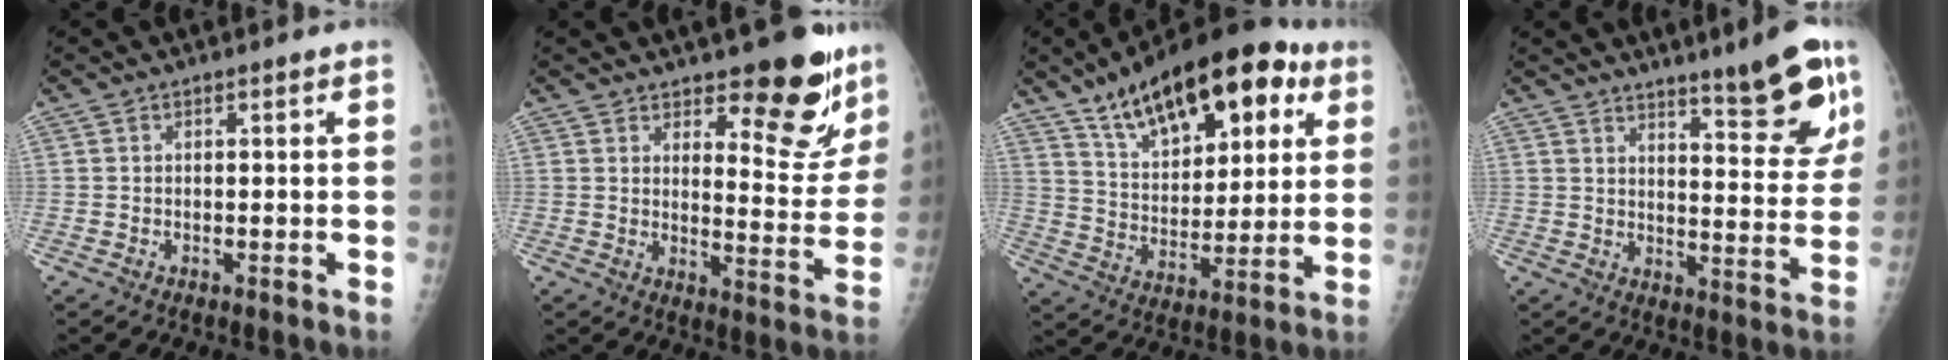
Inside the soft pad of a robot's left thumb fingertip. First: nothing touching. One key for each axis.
{"total": 13.7, "fx": 9.8, "fy": 5.0, "fz": 8.1, "tx": -0.048, "ty": -0.077, "tz": 0.138}
{"total": 23.3, "fx": 12.7, "fy": 11.0, "fz": 16.2, "tx": -0.219, "ty": -0.025, "tz": 0.209}
{"total": 13.3, "fx": 9.0, "fy": 2.5, "fz": 9.5, "tx": -0.097, "ty": -0.061, "tz": 0.133}